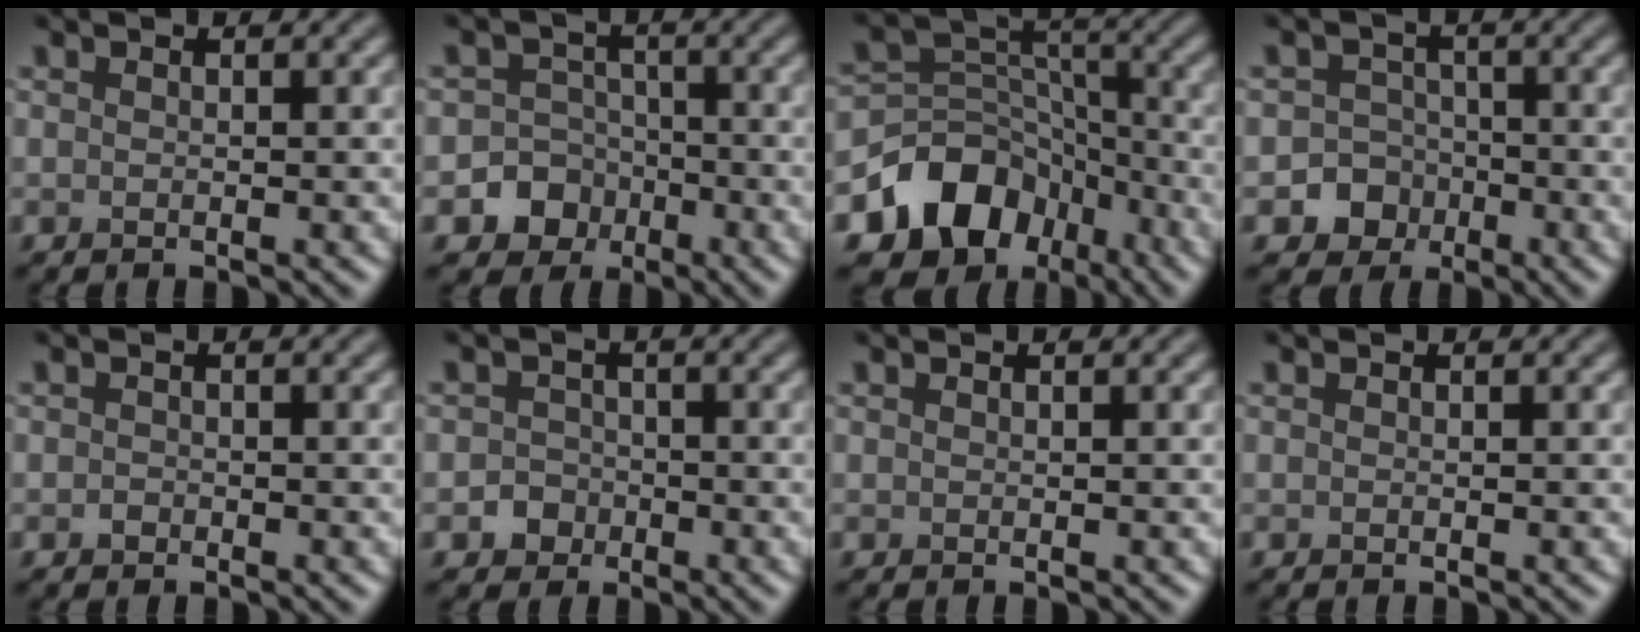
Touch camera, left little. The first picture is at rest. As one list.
[{"total": 5.7, "force": [-2.6, 5.0, 0.7], "torque": [0.021, -0.008, -0.068]}, {"total": 9.7, "force": [-5.5, 7.3, 3.1], "torque": [-0.051, 0.008, -0.102]}, {"total": 4.7, "force": [-2.1, 4.1, 0.7], "torque": [0.028, -0.006, -0.054]}, {"total": 0.6, "force": [-0.3, 0.4, 0.2], "torque": [-0.003, -0.002, -0.007]}, {"total": 1.9, "force": [-0.9, 1.7, 0.4], "torque": [0.006, 0.003, -0.019]}, {"total": 0.0}, {"total": 0.0}]